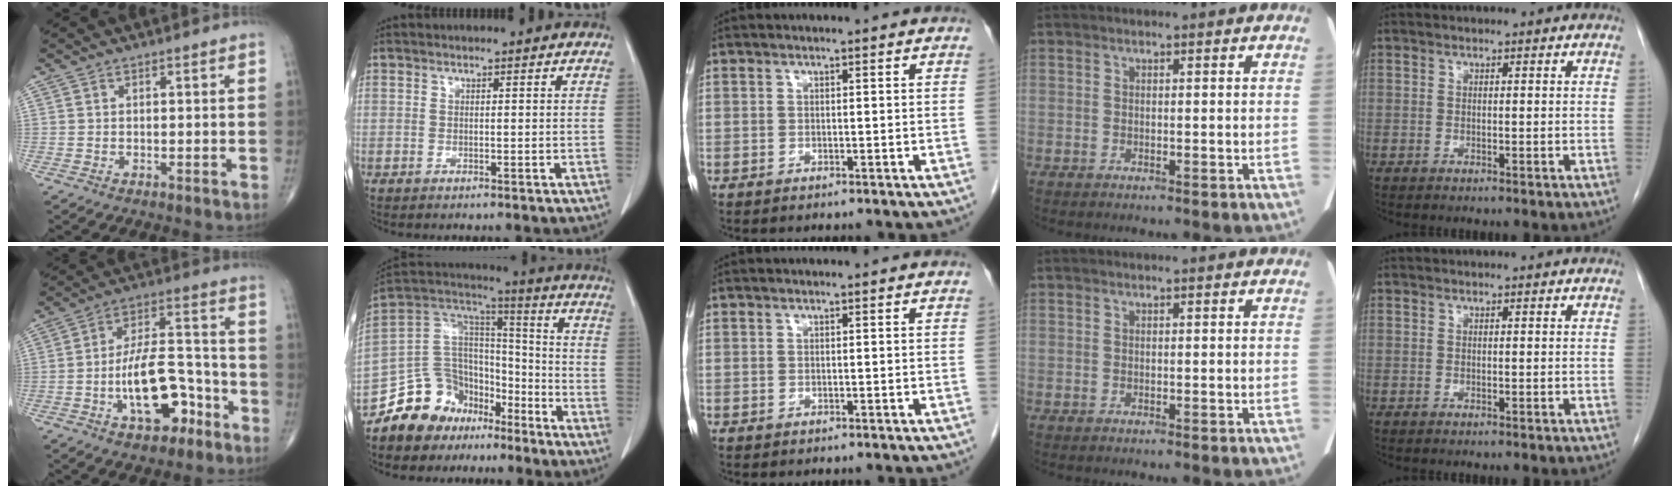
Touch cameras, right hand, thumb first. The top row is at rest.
{"thumb": {"total": 14.3, "force": [-6.0, 6.9, 11.0], "torque": [-0.159, 0.049, -0.097]}, "index": {"total": 13.6, "force": [-9.6, 9.2, 2.8], "torque": [-0.055, 0.091, -0.168]}}